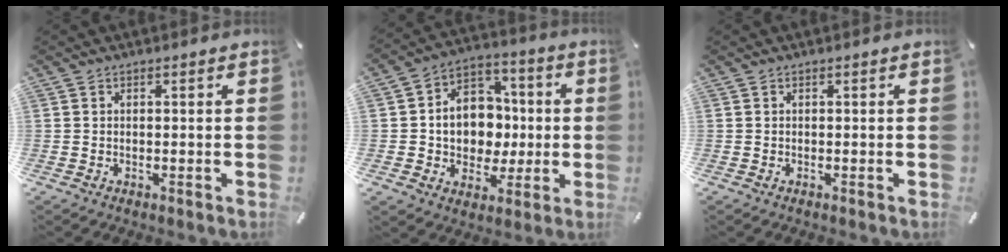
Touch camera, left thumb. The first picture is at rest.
{"total": 12.1, "force": [-0.8, 10.7, 5.6], "torque": [-0.092, 0.012, -0.003]}
{"total": 0.0}